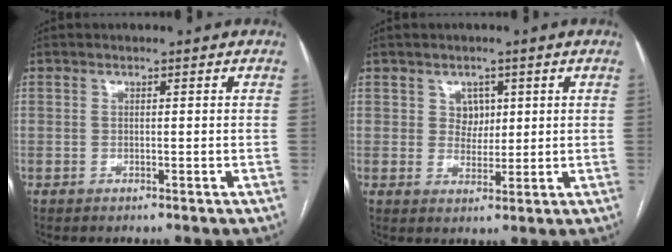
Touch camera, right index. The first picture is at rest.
{"total": 3.0, "force": [1.2, 2.6, 1.2], "torque": [-0.015, 0.004, 0.020]}